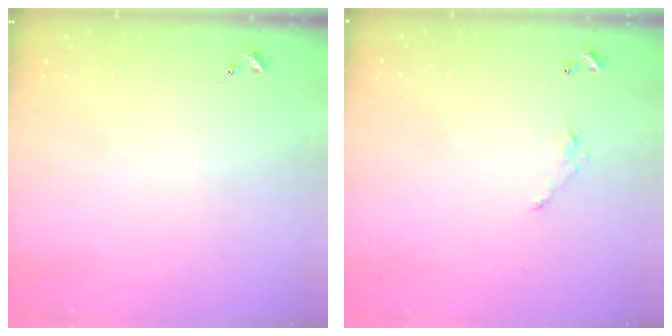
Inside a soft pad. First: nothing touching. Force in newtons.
{"total": 6.0, "press": 6.0, "slide": 0.4}